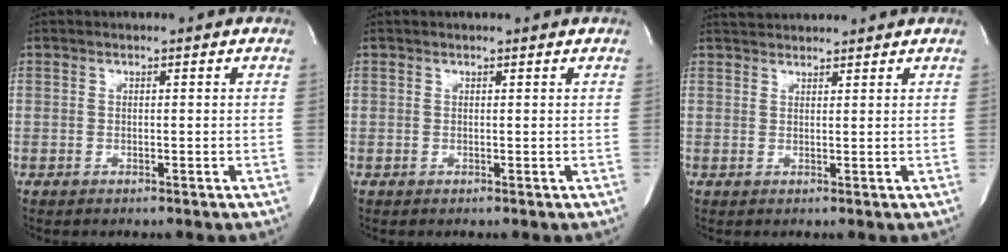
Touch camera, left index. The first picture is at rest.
{"total": 0.9, "force": [0.8, 0.2, 0.3], "torque": [-0.012, 0.007, 0.010]}
{"total": 5.1, "force": [4.9, 0.8, 0.9], "torque": [-0.017, 0.034, 0.074]}